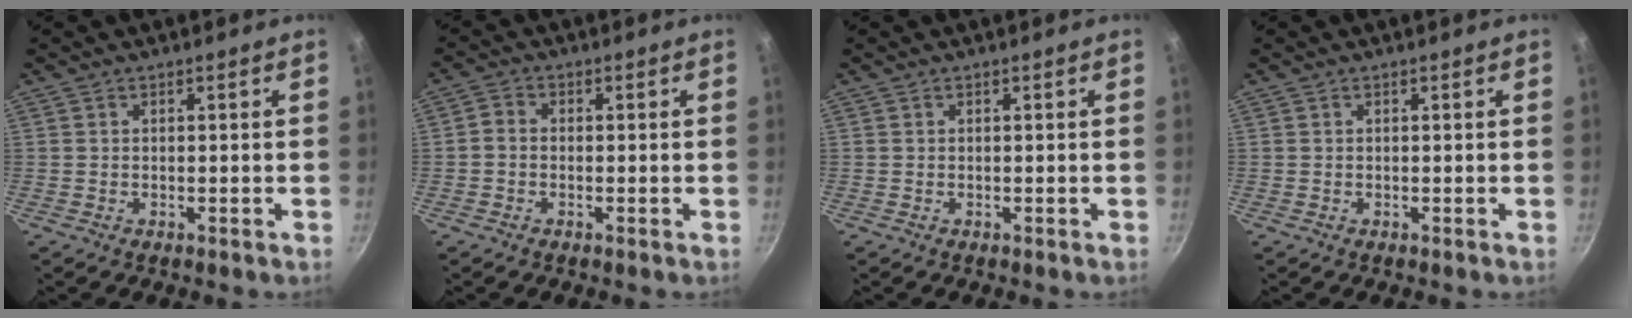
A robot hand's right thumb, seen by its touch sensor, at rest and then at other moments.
{"total": 2.0, "force": [-0.6, 1.6, 1.0], "torque": [-0.023, 0.010, -0.020]}
{"total": 0.0}
{"total": 0.0}